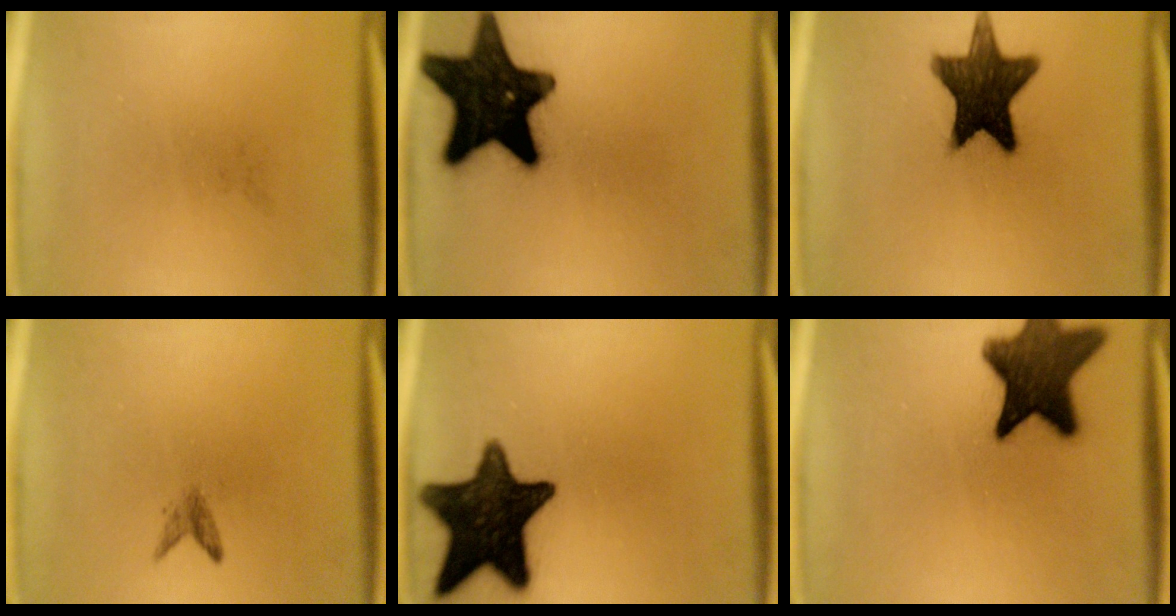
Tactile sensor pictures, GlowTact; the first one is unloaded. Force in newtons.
{"total": 19.5}
{"total": 14.8}
{"total": 1.3}
{"total": 17.3}
{"total": 14.3}